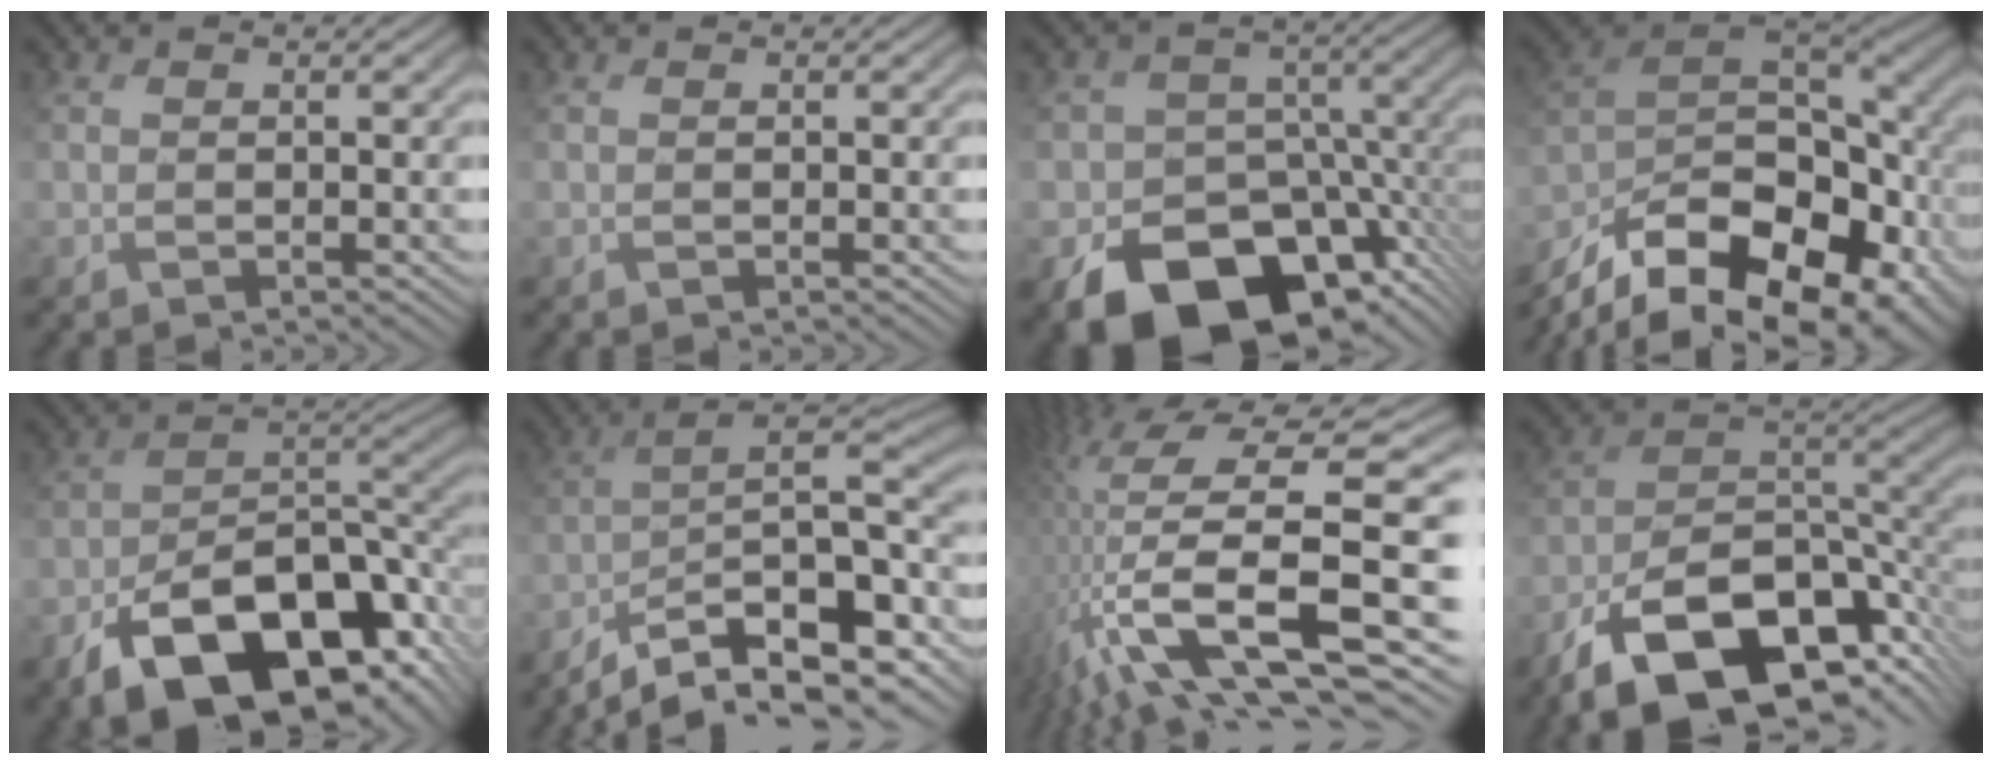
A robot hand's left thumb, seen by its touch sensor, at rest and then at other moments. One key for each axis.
{"total": 0.0}
{"total": 16.3, "fx": -8.6, "fy": 11.2, "fz": 8.2, "tx": -0.140, "ty": -0.052, "tz": -0.139}
{"total": 18.8, "fx": -11.0, "fy": 9.3, "fz": 12.1, "tx": -0.252, "ty": -0.021, "tz": -0.164}
{"total": 16.2, "fx": -8.4, "fy": 9.1, "fz": 10.4, "tx": -0.169, "ty": -0.028, "tz": -0.140}
{"total": 16.9, "fx": -10.5, "fy": 5.9, "fz": 11.8, "tx": -0.213, "ty": -0.014, "tz": -0.152}
{"total": 16.1, "fx": -3.0, "fy": 6.7, "fz": 14.3, "tx": -0.314, "ty": -0.023, "tz": -0.038}
{"total": 16.5, "fx": -9.9, "fy": 8.4, "fz": 10.3, "tx": -0.201, "ty": -0.030, "tz": -0.170}